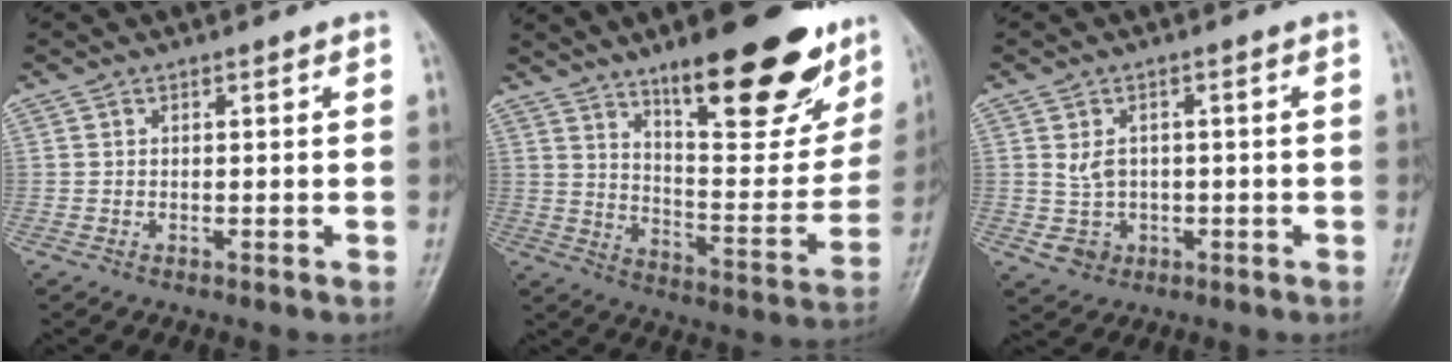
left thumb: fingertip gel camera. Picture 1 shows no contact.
{"total": 25.8, "force": [16.0, 8.5, 18.3], "torque": [-0.207, -0.076, 0.240]}
{"total": 4.3, "force": [0.0, 3.6, 2.2], "torque": [-0.022, 0.002, 0.009]}